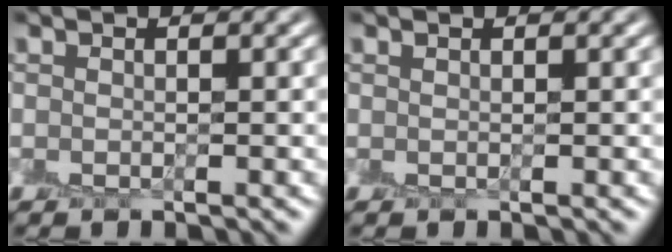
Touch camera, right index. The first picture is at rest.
{"total": 0.0}